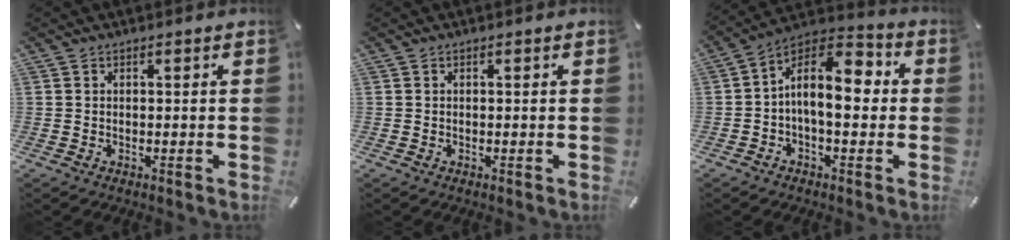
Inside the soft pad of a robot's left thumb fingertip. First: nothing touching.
{"total": 0.0}
{"total": 12.4, "force": [0.5, 6.9, 10.3], "torque": [-0.181, -0.009, 0.004]}